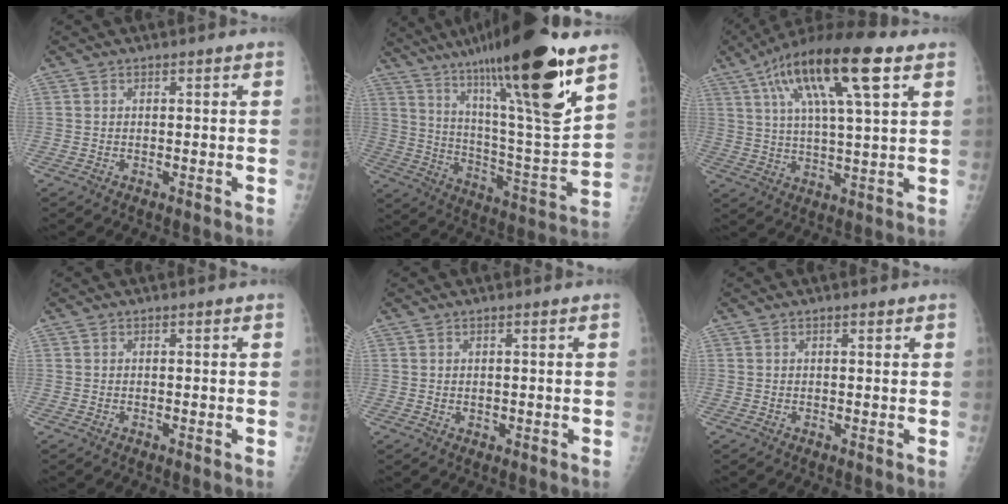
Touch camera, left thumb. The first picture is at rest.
{"total": 28.3, "force": [17.3, 3.8, 22.0], "torque": [-0.350, -0.063, 0.295]}
{"total": 19.0, "force": [8.8, 4.9, 16.1], "torque": [-0.282, -0.001, 0.149]}
{"total": 0.0}
{"total": 0.8, "force": [0.2, 0.6, 0.4], "torque": [-0.005, -0.004, 0.008]}
{"total": 0.6, "force": [0.4, 0.3, 0.3], "torque": [-0.004, -0.003, 0.006]}